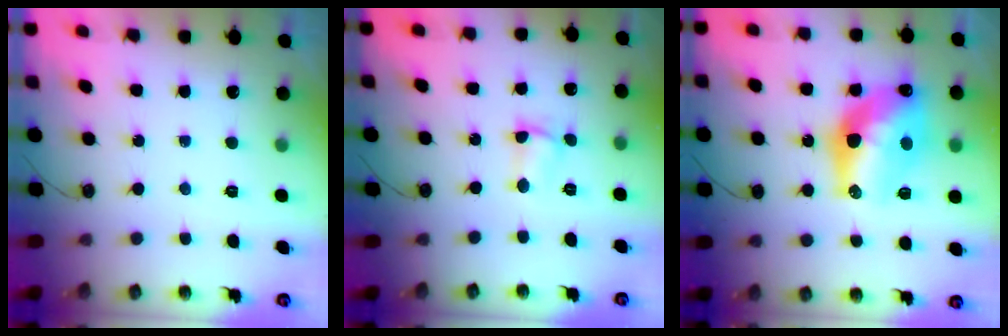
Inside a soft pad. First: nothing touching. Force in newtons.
{"total": 2.1, "press": 2.0, "slide": 0.5}
{"total": 16.9, "press": 16.9, "slide": 0.9}